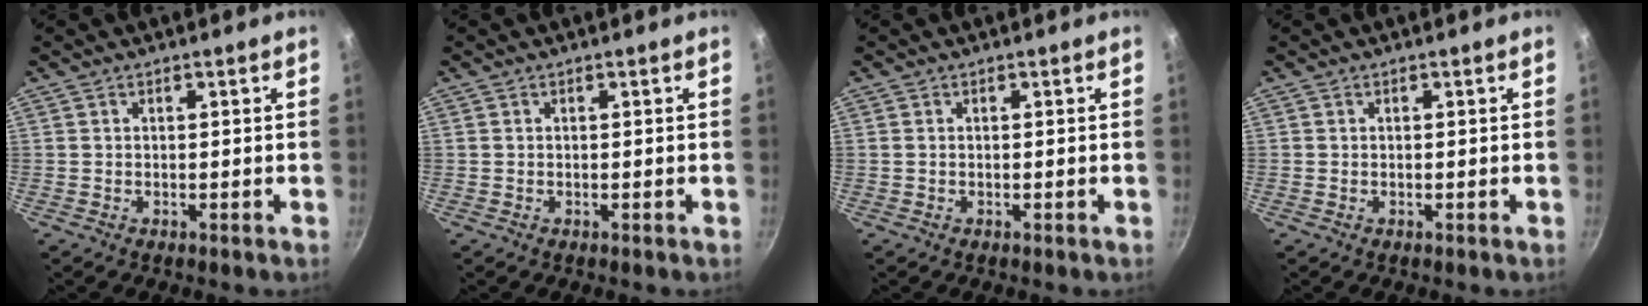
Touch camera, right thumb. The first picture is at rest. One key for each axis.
{"total": 0.0}
{"total": 0.0}
{"total": 0.0}